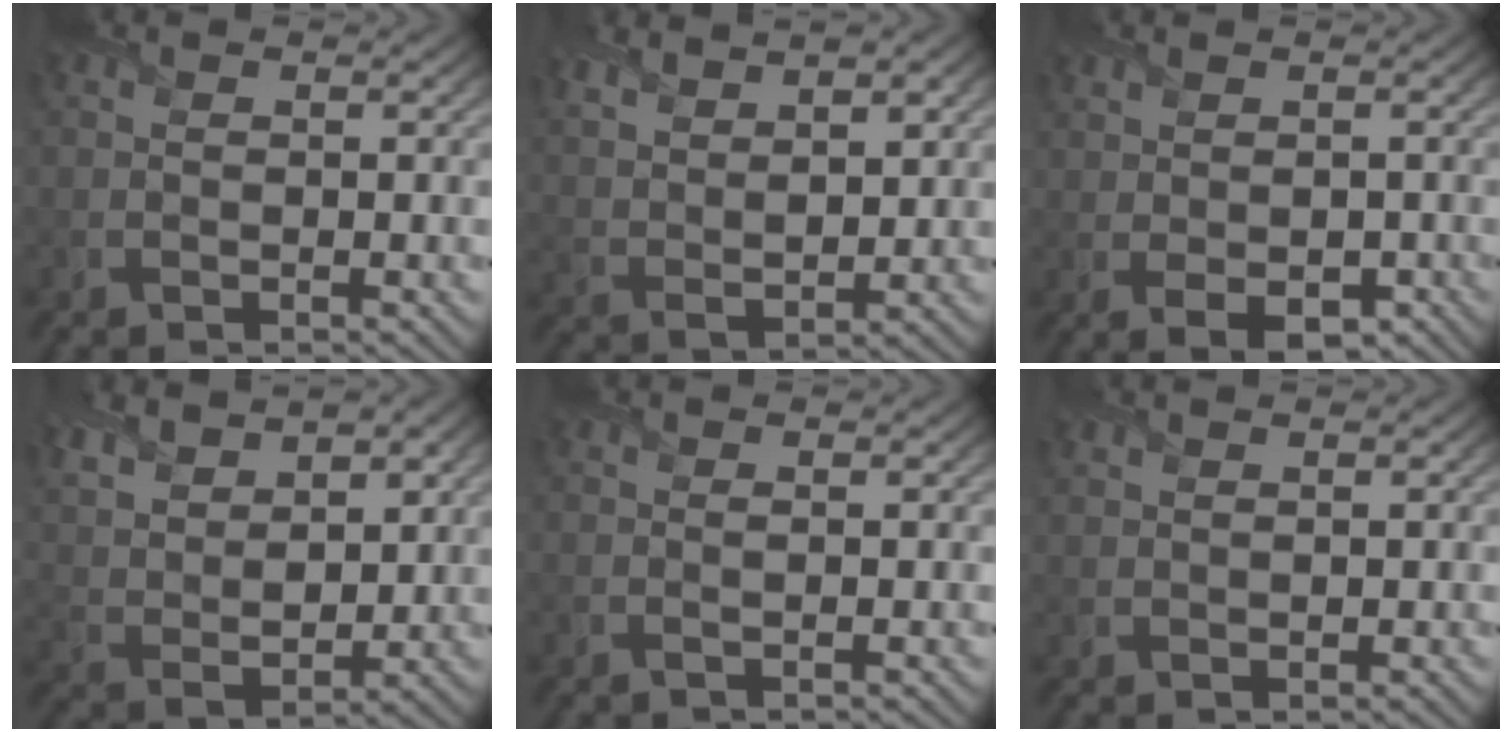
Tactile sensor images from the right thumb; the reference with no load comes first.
{"total": 7.6, "force": [5.1, 3.0, 4.8], "torque": [-0.105, 0.001, 0.096]}
{"total": 4.1, "force": [-1.0, 2.1, 3.4], "torque": [-0.064, -0.010, -0.006]}
{"total": 9.6, "force": [6.0, 5.0, 5.6], "torque": [-0.143, 0.009, 0.110]}
{"total": 0.8, "force": [0.2, 0.2, 0.8], "torque": [-0.015, 0.002, 0.003]}
{"total": 1.1, "force": [0.9, 0.4, 0.3], "torque": [-0.013, -0.001, 0.024]}